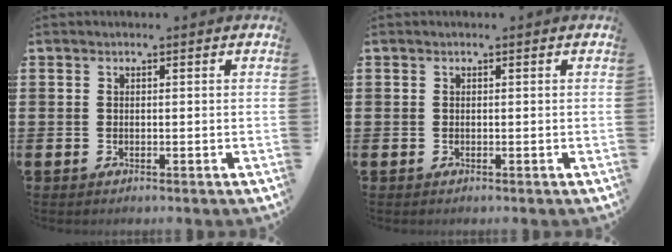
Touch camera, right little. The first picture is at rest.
{"total": 0.0}